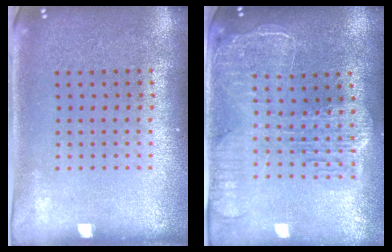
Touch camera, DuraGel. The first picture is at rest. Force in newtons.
{"total": 2.5, "press": 2.2, "slide": 1.3}